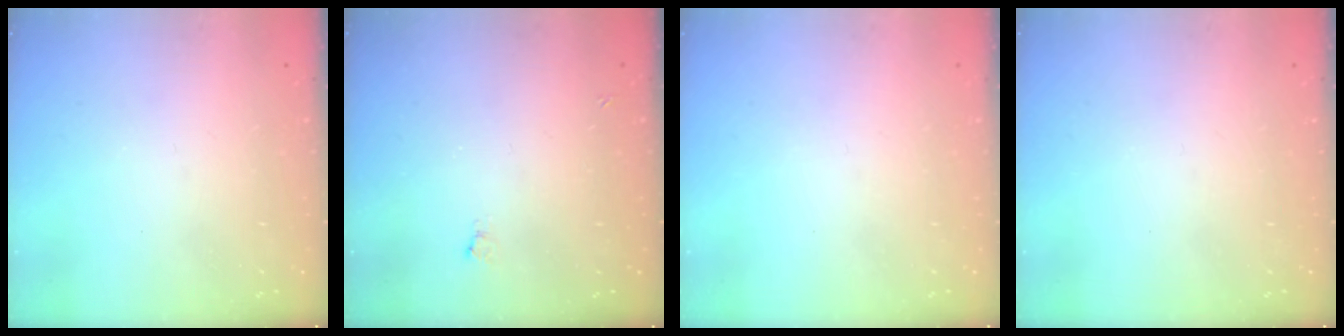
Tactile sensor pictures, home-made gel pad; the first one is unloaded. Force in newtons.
{"total": 2.6, "press": 2.6, "slide": 0.5}
{"total": 0.0}
{"total": 0.0}